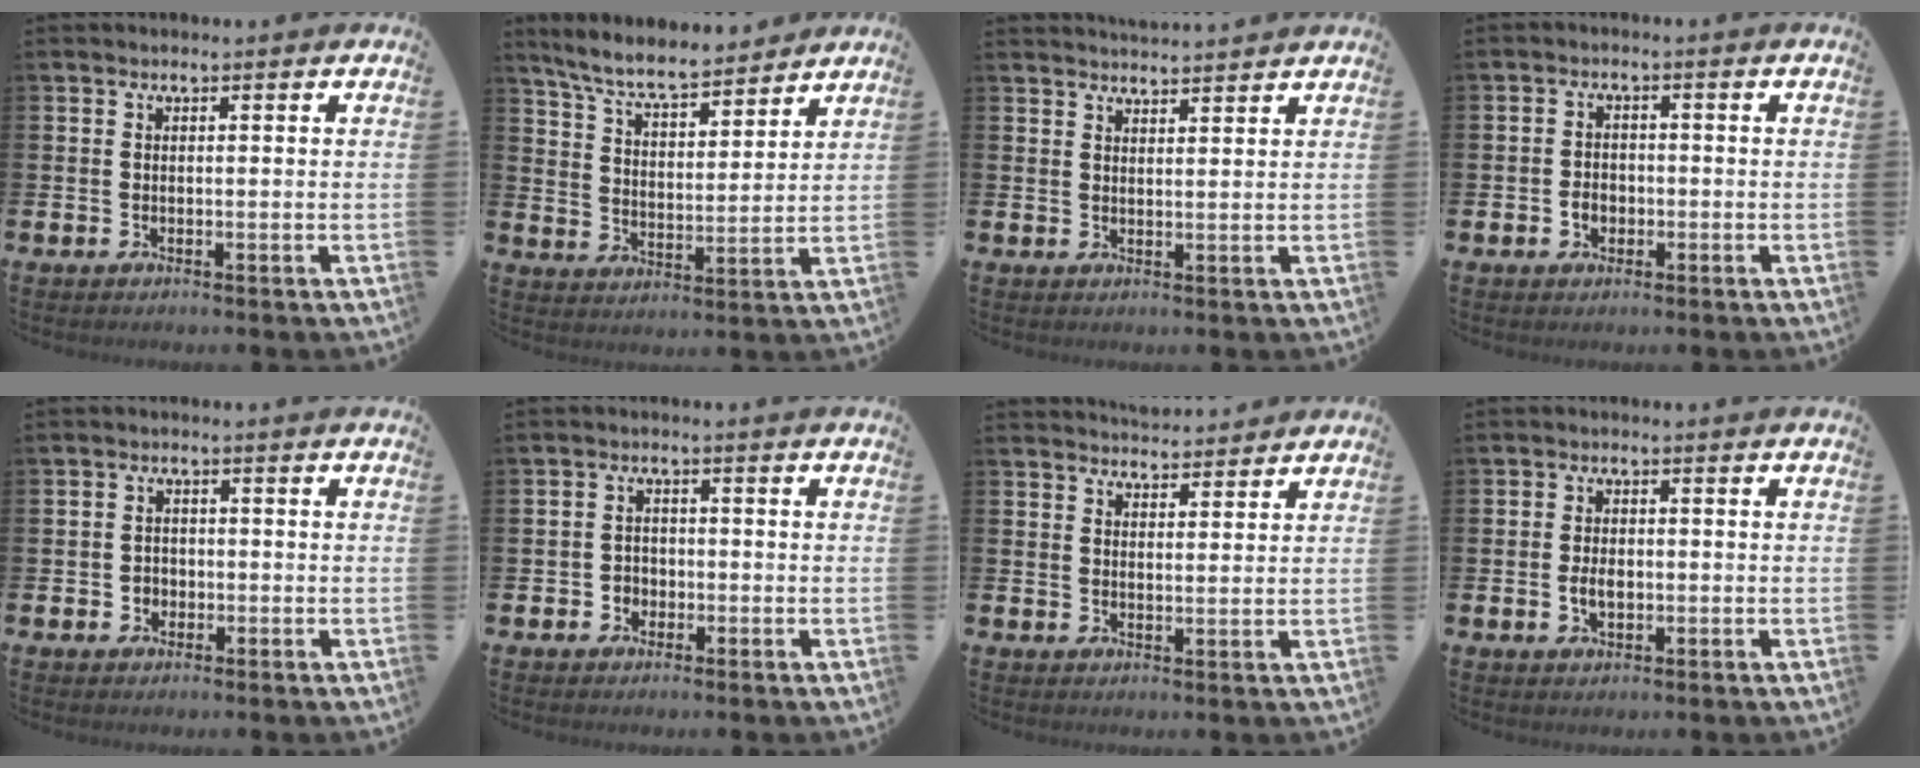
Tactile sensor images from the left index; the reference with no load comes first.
{"total": 7.4, "force": [6.9, 1.2, 2.6], "torque": [-0.075, -0.041, 0.120]}
{"total": 2.9, "force": [2.9, 0.0, 0.0], "torque": [-0.001, -0.016, 0.053]}
{"total": 2.2, "force": [-0.7, 1.7, 1.1], "torque": [-0.009, -0.002, -0.020]}
{"total": 1.8, "force": [-0.5, 1.7, 0.3], "torque": [-0.004, 0.004, -0.016]}
{"total": 2.0, "force": [-1.0, 1.7, 0.3], "torque": [-0.004, 0.003, -0.025]}
{"total": 3.9, "force": [3.9, 0.4, -0.2], "torque": [0.002, -0.022, 0.072]}
{"total": 2.6, "force": [-0.3, 1.6, 2.0], "torque": [-0.016, -0.005, -0.012]}